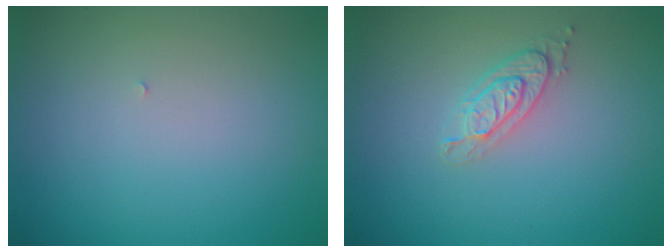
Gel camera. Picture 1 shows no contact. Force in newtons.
{"total": 2.0, "press": 2.0, "slide": 0.5}